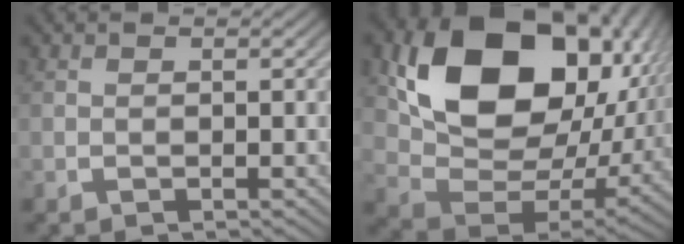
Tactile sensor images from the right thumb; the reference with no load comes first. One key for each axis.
{"total": 19.4, "fx": 3.7, "fy": 12.6, "fz": 14.3, "tx": -0.266, "ty": -0.023, "tz": 0.065}